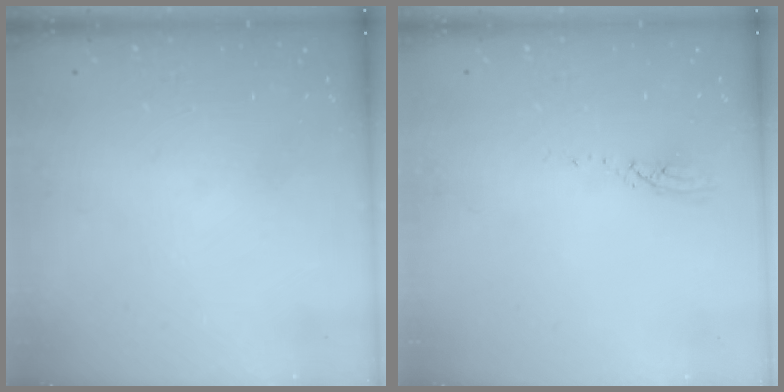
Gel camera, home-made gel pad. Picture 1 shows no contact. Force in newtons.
{"total": 3.0, "press": 3.0, "slide": 0.1}